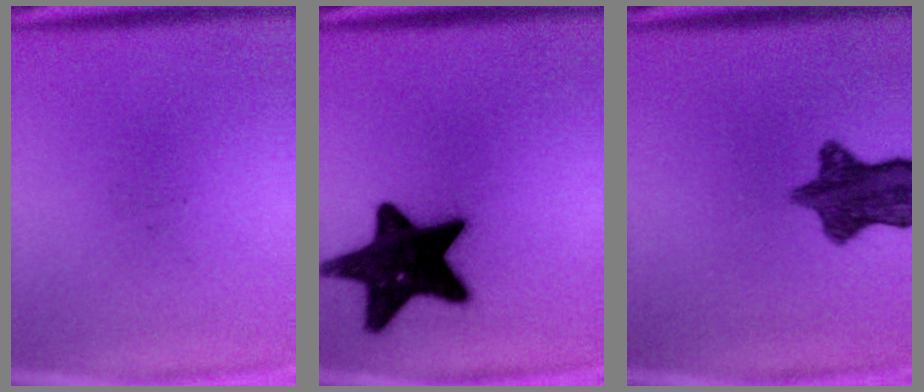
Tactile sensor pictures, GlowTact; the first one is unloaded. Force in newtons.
{"total": 19.4}
{"total": 10.1}